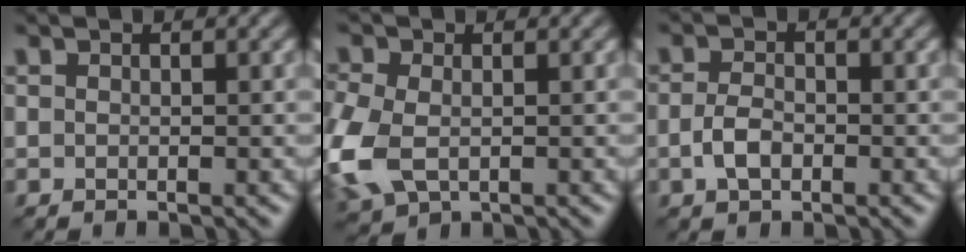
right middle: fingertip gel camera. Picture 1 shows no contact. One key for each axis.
{"total": 6.9, "fx": -1.4, "fy": 4.8, "fz": 4.8, "tx": -0.159, "ty": -0.017, "tz": -0.029}
{"total": 2.2, "fx": -0.9, "fy": 1.3, "fz": 1.6, "tx": -0.039, "ty": -0.001, "tz": -0.022}